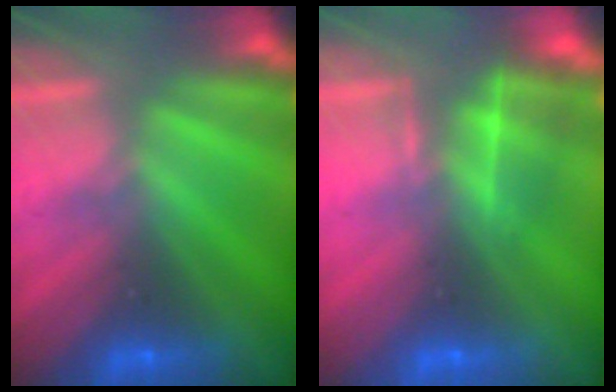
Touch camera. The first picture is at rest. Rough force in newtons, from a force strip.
{"total": 4.6}